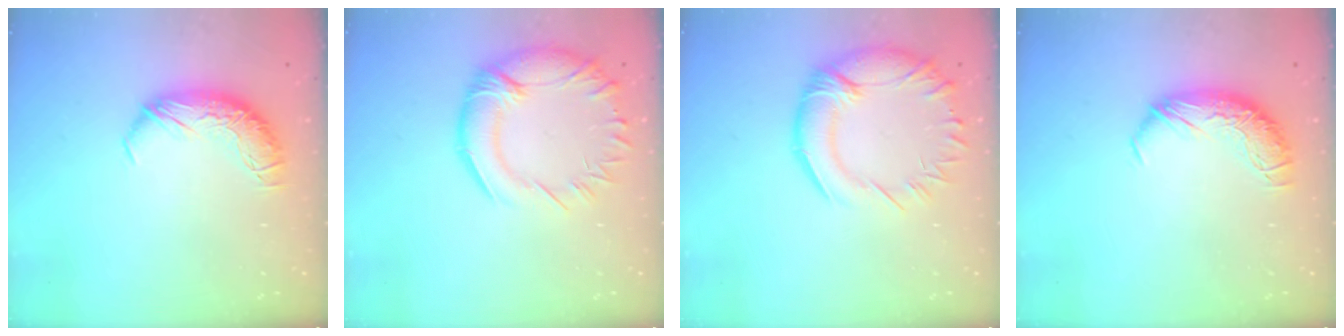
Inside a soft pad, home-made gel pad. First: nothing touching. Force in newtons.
{"total": 5.7, "press": 5.0, "slide": 2.8}
{"total": 5.7, "press": 5.0, "slide": 2.8}
{"total": 0.0}